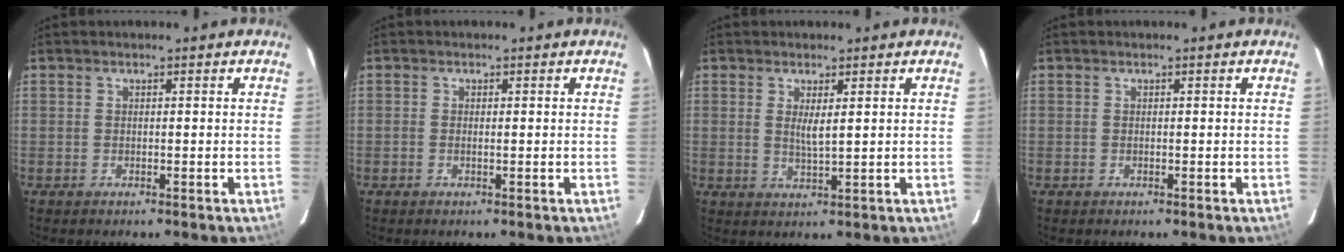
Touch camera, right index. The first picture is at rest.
{"total": 0.6, "force": [-0.1, 0.2, 0.5], "torque": [-0.013, 0.001, -0.003]}
{"total": 3.0, "force": [0.8, 0.5, 2.8], "torque": [-0.052, -0.007, 0.014]}
{"total": 0.0}